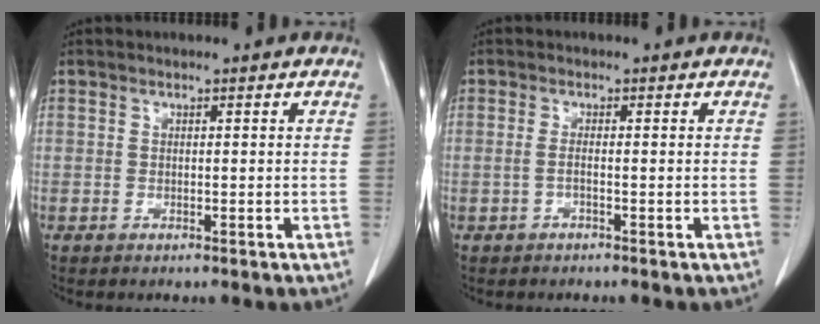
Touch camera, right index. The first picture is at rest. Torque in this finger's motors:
{"motor_torque": [-0.04, 0.14, 0.00, -0.01]}